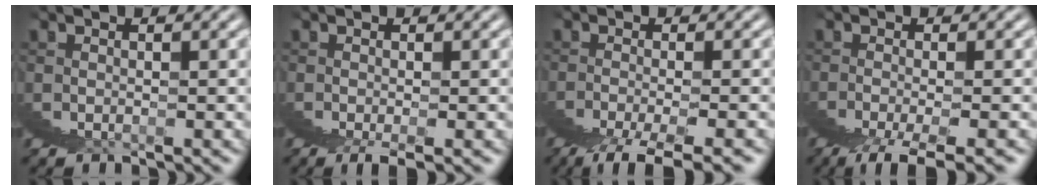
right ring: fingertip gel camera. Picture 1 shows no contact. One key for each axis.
{"total": 2.0, "fx": 1.4, "fy": -1.3, "fz": 0.6, "tx": 0.007, "ty": 0.027, "tz": 0.012}
{"total": 2.3, "fx": -0.4, "fy": -2.2, "fz": 0.4, "tx": -0.009, "ty": 0.016, "tz": -0.010}
{"total": 2.3, "fx": -0.1, "fy": -2.2, "fz": 0.4, "tx": -0.003, "ty": 0.018, "tz": -0.006}